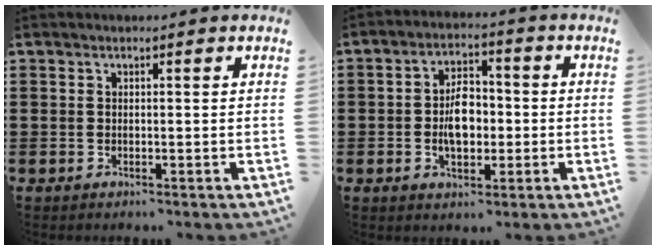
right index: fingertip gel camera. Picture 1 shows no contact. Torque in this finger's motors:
{"motor_torque": [2.14, 0.00, 0.87, 0.21]}